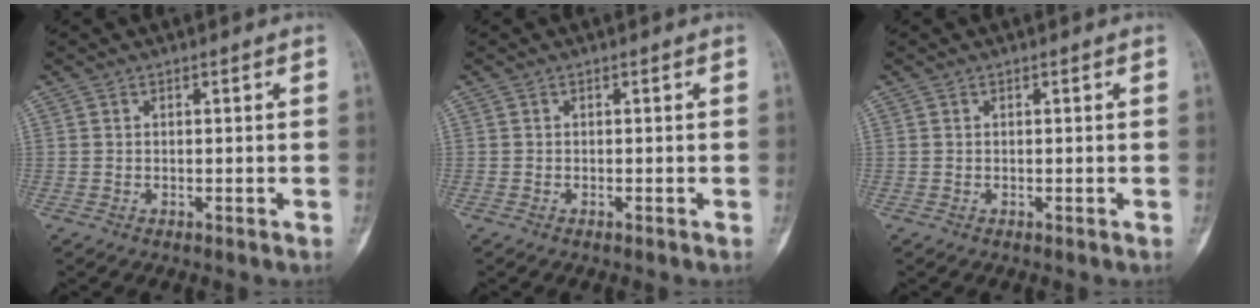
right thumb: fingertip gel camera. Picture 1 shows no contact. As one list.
[{"total": 0.0}, {"total": 0.0}]